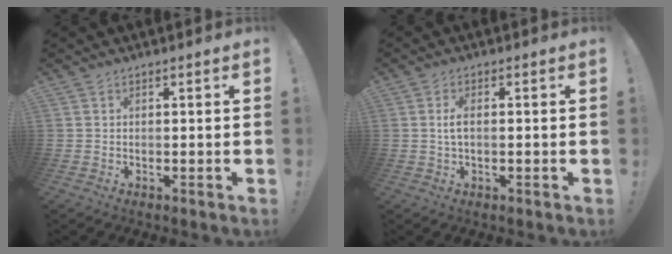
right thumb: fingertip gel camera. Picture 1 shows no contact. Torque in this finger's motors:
{"motor_torque": [0.02, 0.06, 0.14, 0.27, 0.00]}